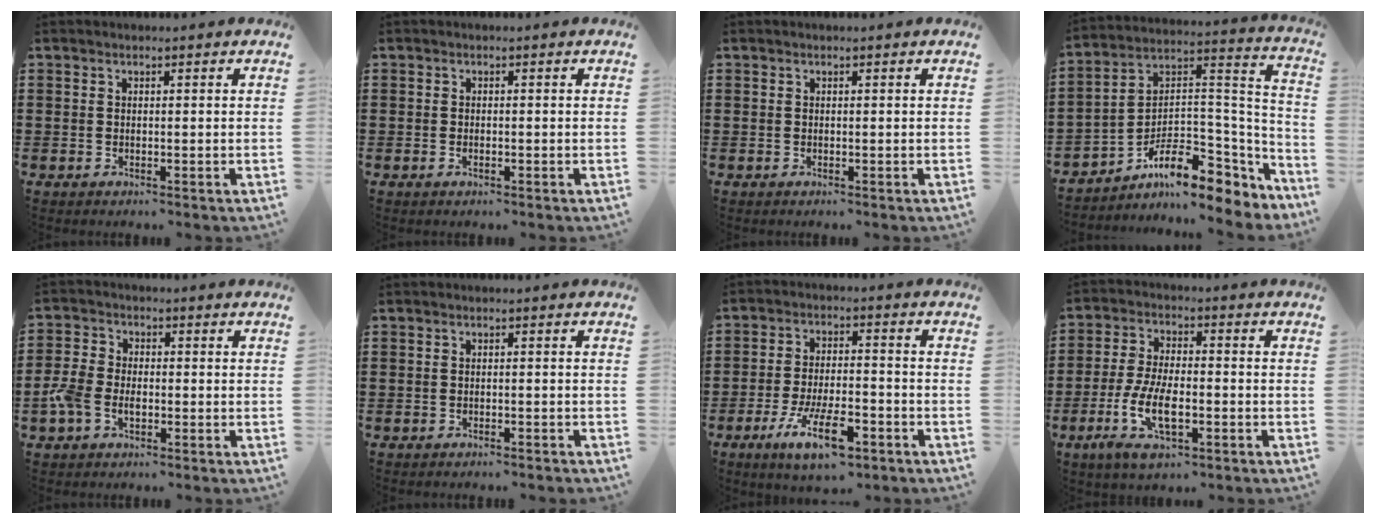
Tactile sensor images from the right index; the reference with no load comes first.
{"total": 0.5, "force": [-0.3, 0.1, 0.4], "torque": [-0.011, -0.005, -0.004]}
{"total": 0.0}
{"total": 11.3, "force": [-7.4, 4.8, 7.1], "torque": [-0.122, 0.012, -0.132]}
{"total": 4.5, "force": [-1.7, 2.8, 3.0], "torque": [-0.089, -0.006, -0.042]}
{"total": 1.0, "force": [-1.0, 0.0, 0.2], "torque": [-0.008, -0.001, -0.019]}
{"total": 9.9, "force": [-5.5, 3.1, 7.6], "torque": [-0.158, 0.001, -0.100]}
{"total": 9.5, "force": [-3.6, 3.7, 7.9], "torque": [-0.183, -0.012, -0.071]}